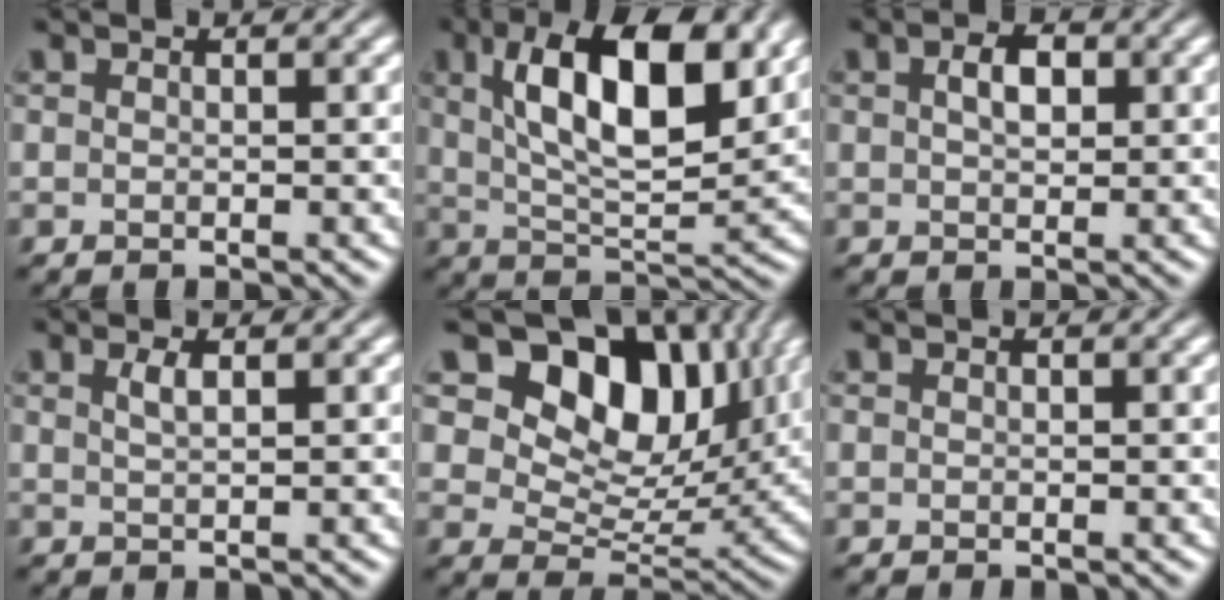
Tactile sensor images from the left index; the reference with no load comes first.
{"total": 11.8, "force": [4.0, 4.8, 10.0], "torque": [-0.156, 0.006, 0.065]}
{"total": 2.5, "force": [0.6, 1.4, 2.0], "torque": [-0.036, 0.003, 0.010]}
{"total": 1.5, "force": [0.7, 0.4, 1.2], "torque": [-0.020, 0.003, 0.010]}
{"total": 13.3, "force": [6.2, 8.3, 8.3], "torque": [-0.128, 0.007, 0.098]}
{"total": 0.0}